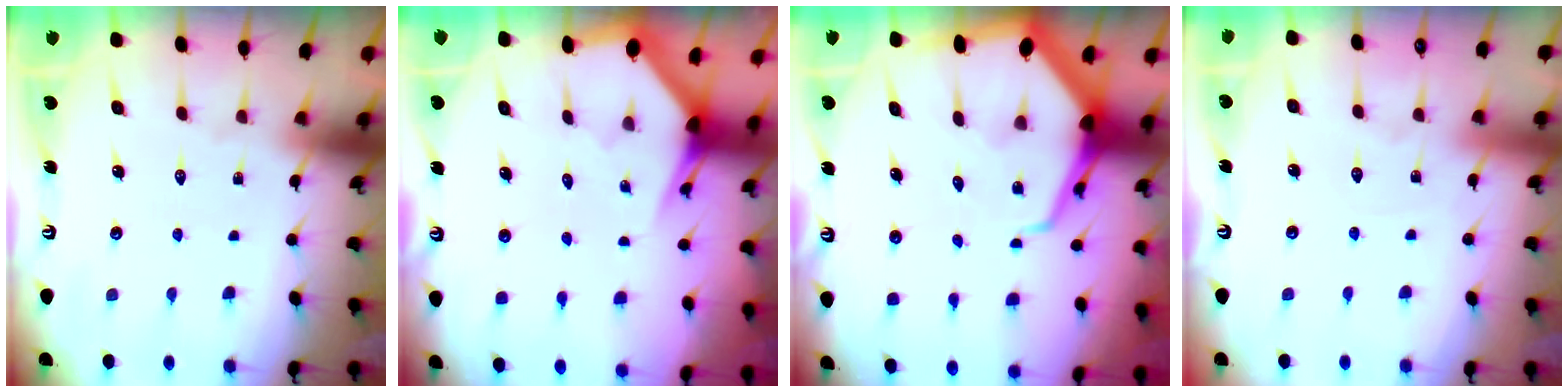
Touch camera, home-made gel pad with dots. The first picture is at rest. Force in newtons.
{"total": 2.9, "press": 2.9, "slide": 0.1}
{"total": 9.7, "press": 9.6, "slide": 1.2}
{"total": 2.4, "press": 2.4, "slide": 0.2}